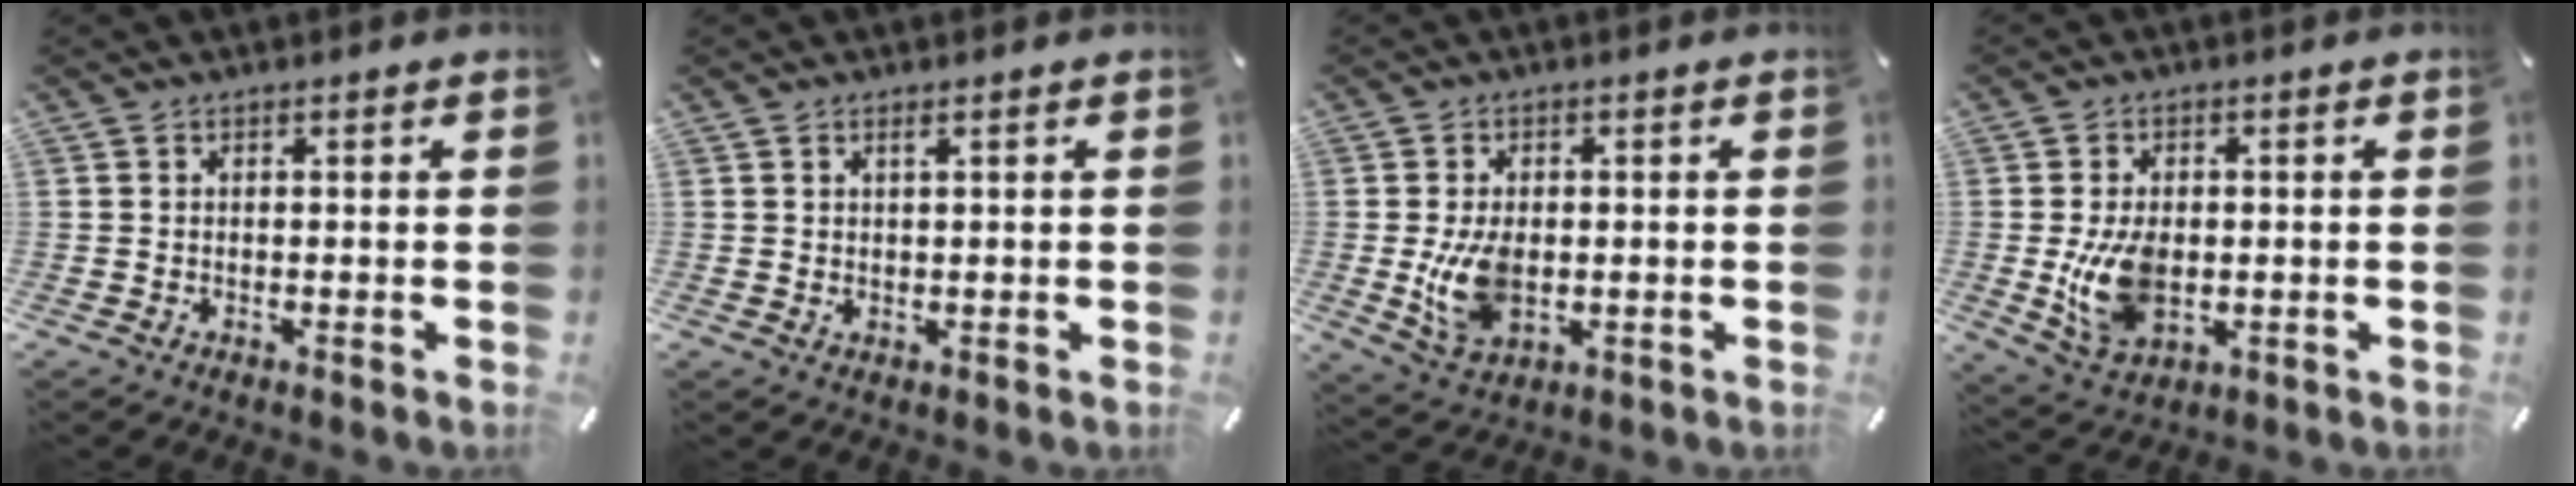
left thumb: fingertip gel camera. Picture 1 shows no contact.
{"total": 1.4, "force": [0.8, 0.5, 1.1], "torque": [-0.021, 0.001, 0.013]}
{"total": 8.9, "force": [-0.8, 5.7, 6.8], "torque": [-0.145, -0.009, -0.019]}
{"total": 10.1, "force": [-0.9, 6.7, 7.5], "torque": [-0.155, -0.006, -0.018]}